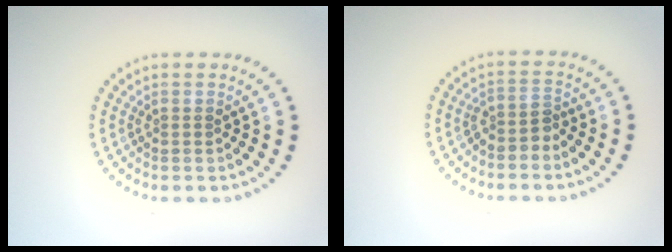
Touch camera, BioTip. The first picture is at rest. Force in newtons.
{"total": 1.9, "press": 1.5, "slide": 1.1}